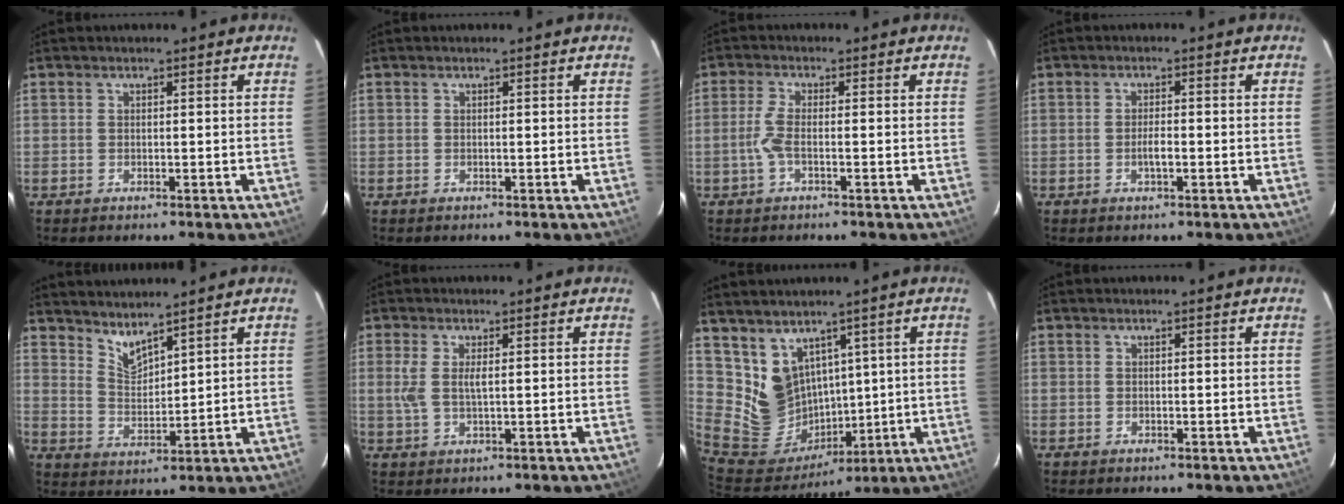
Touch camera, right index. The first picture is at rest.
{"total": 0.0}
{"total": 3.1, "force": [-1.0, 0.4, 2.9], "torque": [-0.072, 0.001, -0.020]}
{"total": 2.1, "force": [-0.6, 0.6, 1.9], "torque": [-0.036, 0.001, -0.011]}
{"total": 5.2, "force": [4.7, 1.0, 2.1], "torque": [-0.035, -0.007, 0.090]}
{"total": 3.8, "force": [0.7, 1.3, 3.5], "torque": [-0.079, 0.000, 0.012]}
{"total": 11.6, "force": [6.1, 9.3, 3.4], "torque": [-0.080, -0.004, 0.150]}
{"total": 0.0}